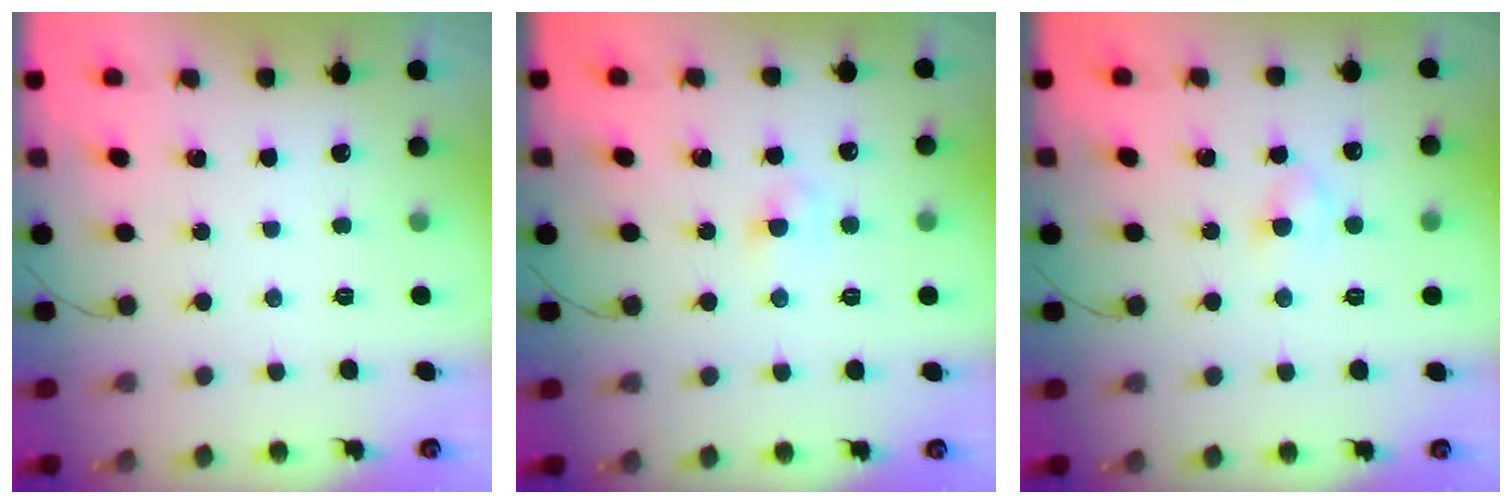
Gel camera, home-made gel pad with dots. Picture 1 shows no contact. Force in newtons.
{"total": 3.0, "press": 2.9, "slide": 0.9}
{"total": 2.4, "press": 2.1, "slide": 1.0}